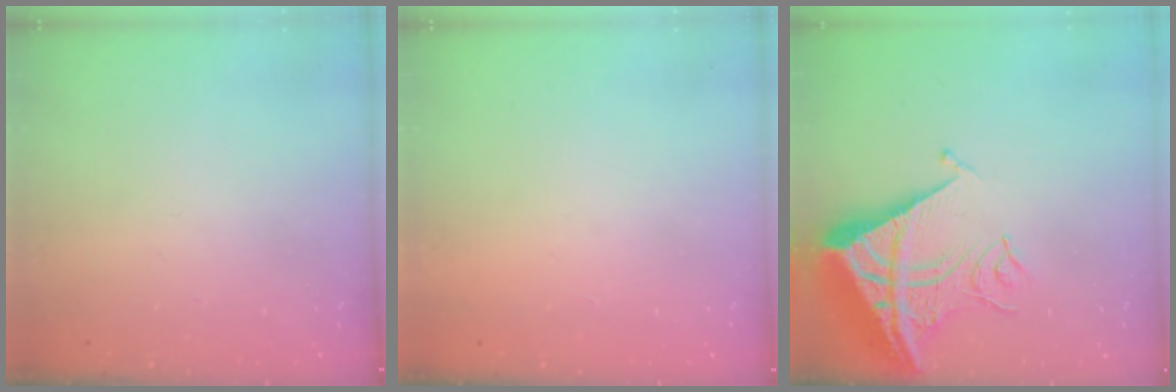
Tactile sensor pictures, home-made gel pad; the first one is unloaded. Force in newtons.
{"total": 1.5, "press": 1.5, "slide": 0.1}
{"total": 11.9, "press": 11.8, "slide": 1.2}